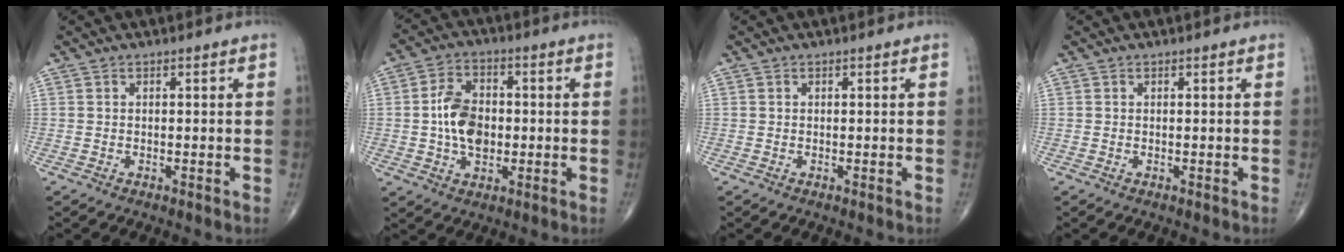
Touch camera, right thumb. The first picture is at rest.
{"total": 10.6, "force": [-0.1, 6.9, 8.1], "torque": [-0.128, 0.009, -0.004]}
{"total": 0.0}
{"total": 0.0}